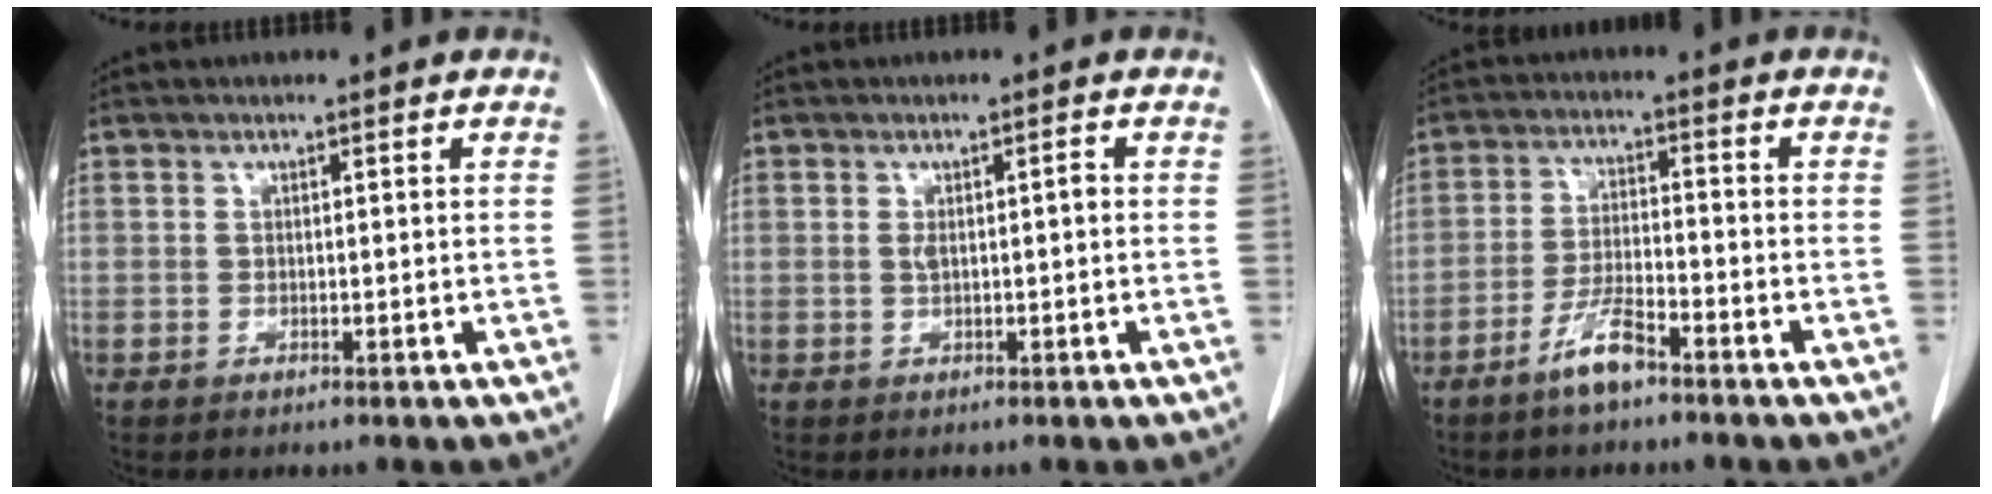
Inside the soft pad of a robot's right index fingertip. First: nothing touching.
{"total": 2.1, "force": [0.0, 0.6, 2.0], "torque": [-0.040, 0.008, 0.004]}
{"total": 5.6, "force": [-4.0, 0.8, 3.8], "torque": [-0.081, -0.004, -0.078]}